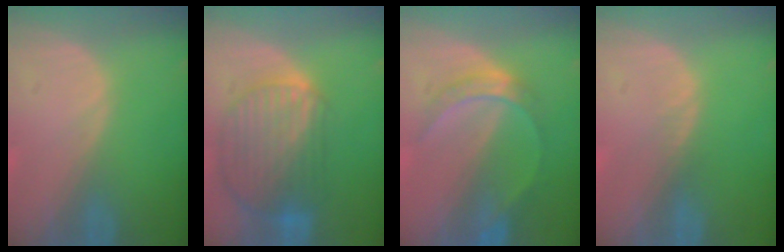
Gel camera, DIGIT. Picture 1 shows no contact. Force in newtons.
{"total": 10.4, "press": 8.9, "slide": 5.4}
{"total": 5.1, "press": 5.1, "slide": 0.5}
{"total": 0.5, "press": 0.5, "slide": 0.1}